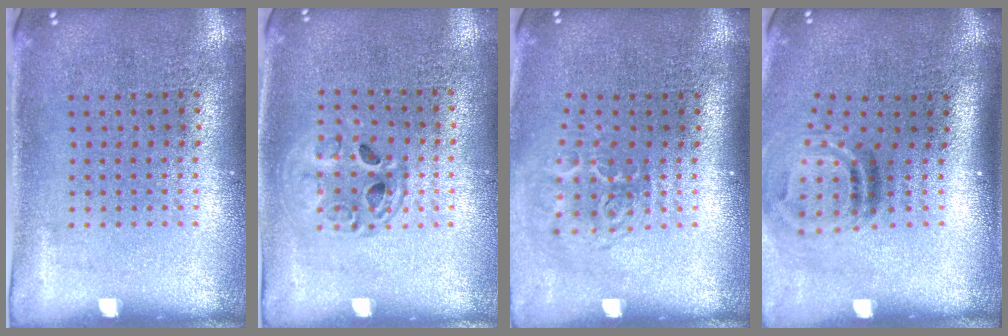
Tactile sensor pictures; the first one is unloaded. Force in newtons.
{"total": 1.3, "press": 1.2, "slide": 0.5}
{"total": 1.9, "press": 1.2, "slide": 1.4}
{"total": 2.0, "press": 1.2, "slide": 1.6}